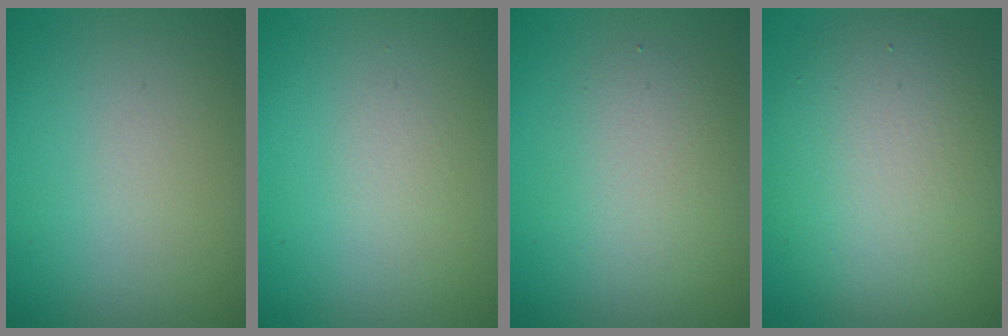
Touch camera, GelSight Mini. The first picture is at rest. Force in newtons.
{"total": 0.0}
{"total": 3.0, "press": 3.0, "slide": 0.2}
{"total": 8.6, "press": 8.5, "slide": 0.9}